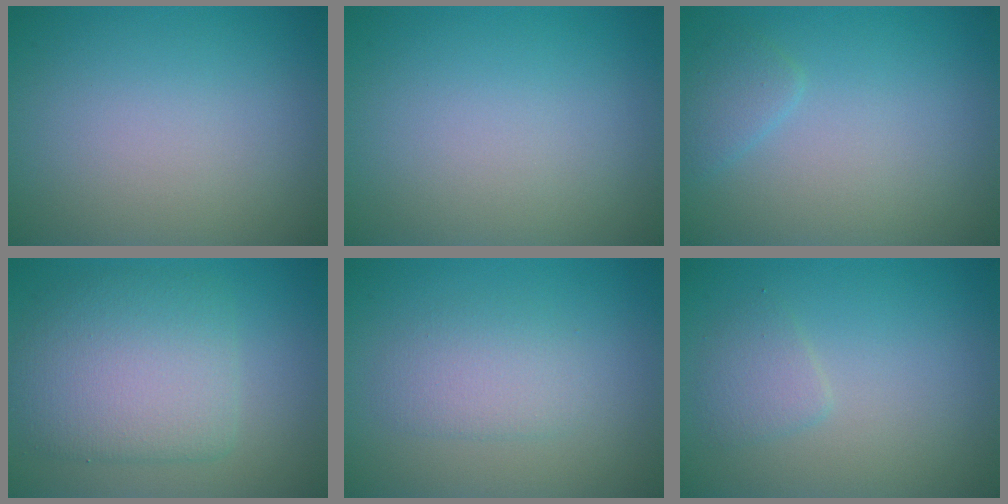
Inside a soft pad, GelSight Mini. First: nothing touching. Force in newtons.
{"total": 0.0}
{"total": 1.4, "press": 1.4, "slide": 0.1}
{"total": 6.5, "press": 6.5, "slide": 0.2}
{"total": 2.3, "press": 2.2, "slide": 0.1}
{"total": 1.6, "press": 1.6, "slide": 0.1}